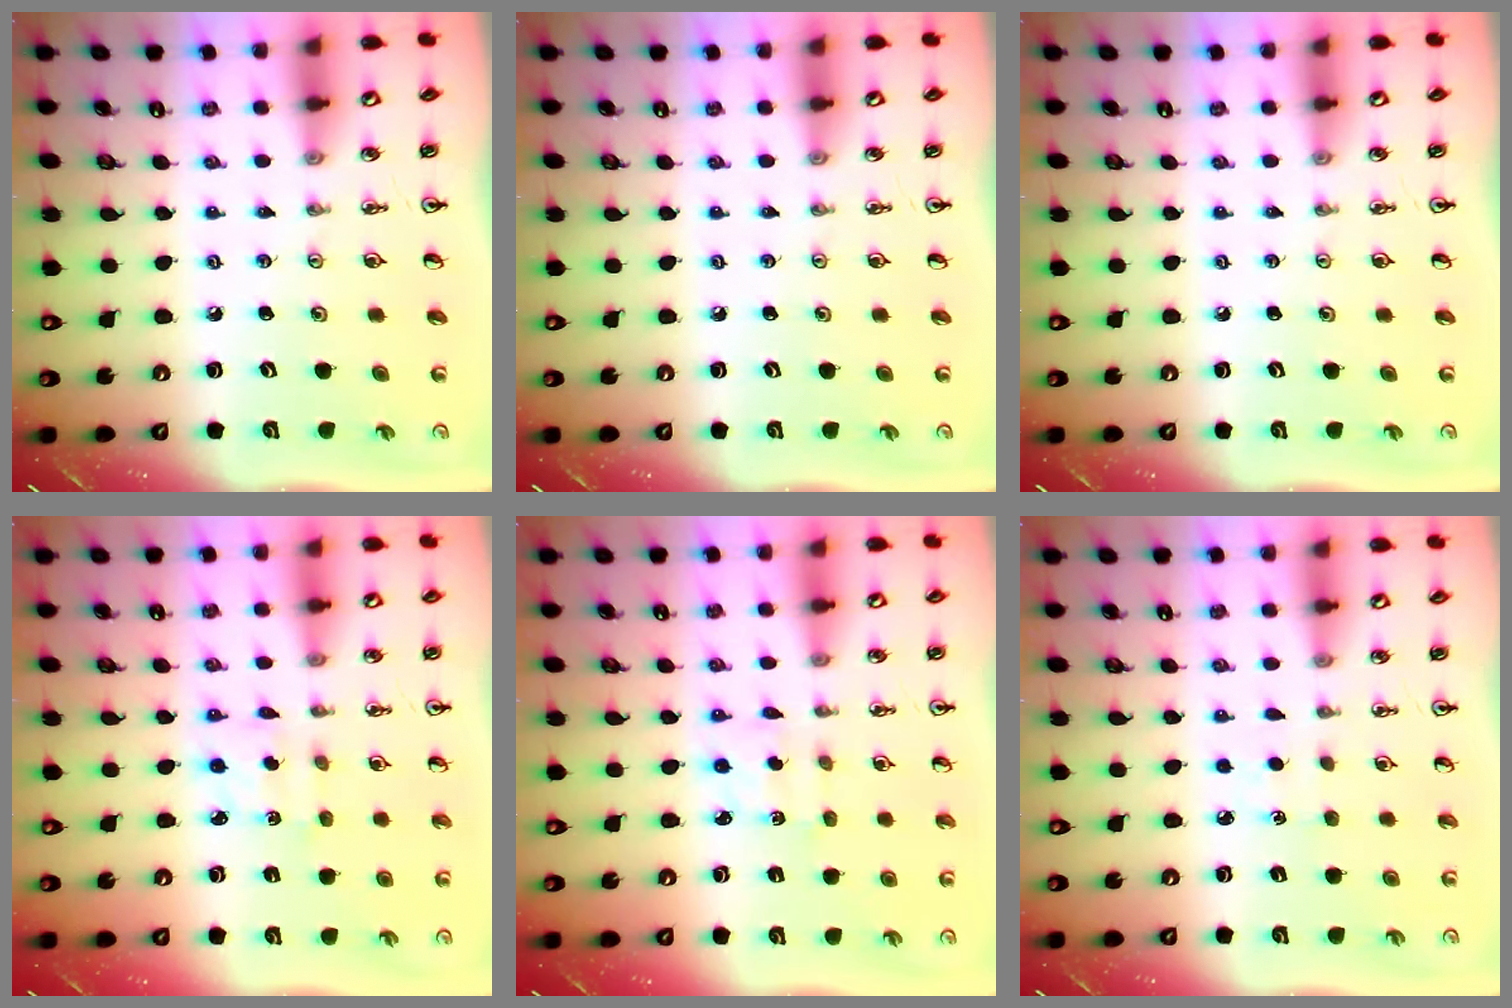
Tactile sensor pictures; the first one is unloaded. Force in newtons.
{"total": 0.0}
{"total": 0.0}
{"total": 1.8, "press": 1.7, "slide": 0.6}
{"total": 1.8, "press": 1.6, "slide": 0.7}
{"total": 2.9, "press": 2.9, "slide": 0.4}